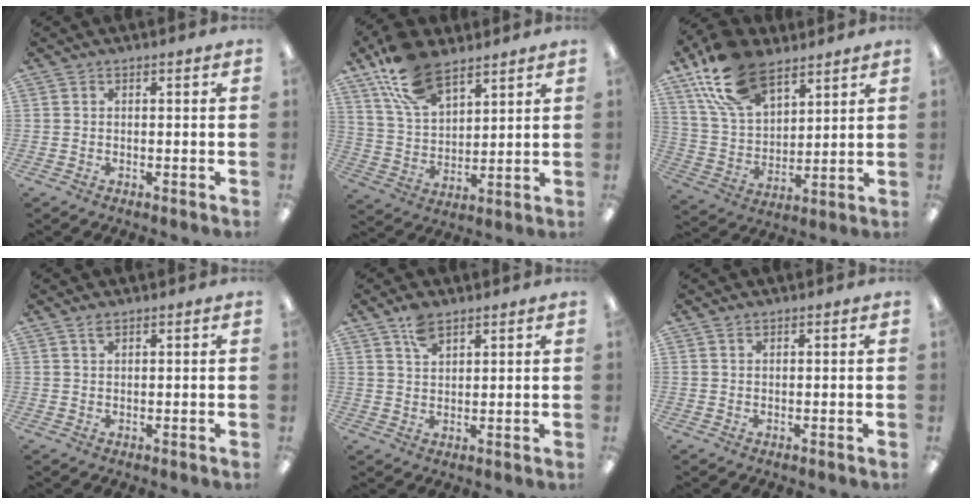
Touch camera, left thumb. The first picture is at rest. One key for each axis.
{"total": 15.0, "fx": 9.8, "fy": 7.4, "fz": 8.6, "tx": -0.171, "ty": -0.029, "tz": 0.183}
{"total": 18.7, "fx": 11.5, "fy": 10.3, "fz": 10.5, "tx": -0.221, "ty": -0.034, "tz": 0.216}
{"total": 1.5, "fx": 1.3, "fy": 0.4, "fz": 0.7, "tx": -0.017, "ty": 0.001, "tz": 0.023}
{"total": 5.1, "fx": 3.6, "fy": 2.3, "fz": 2.7, "tx": -0.046, "ty": -0.010, "tz": 0.065}
{"total": 0.8, "fx": 0.7, "fy": 0.3, "fz": 0.3, "tx": -0.008, "ty": 0.001, "tz": 0.012}